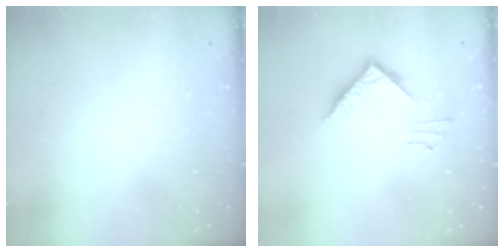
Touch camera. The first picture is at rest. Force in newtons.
{"total": 5.2, "press": 5.2, "slide": 0.5}